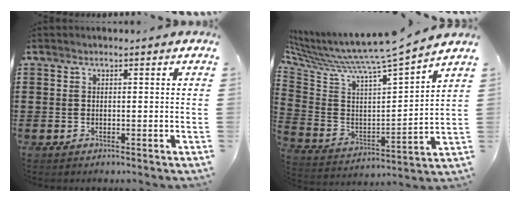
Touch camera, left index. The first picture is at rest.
{"total": 7.7, "force": [7.0, -0.7, 3.2], "torque": [-0.098, -0.076, 0.106]}